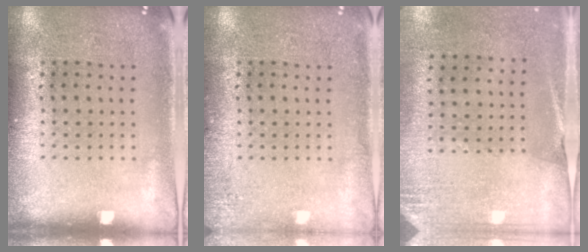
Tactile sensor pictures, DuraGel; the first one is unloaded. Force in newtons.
{"total": 1.6, "press": 1.6, "slide": 0.3}
{"total": 2.6, "press": 2.3, "slide": 1.2}